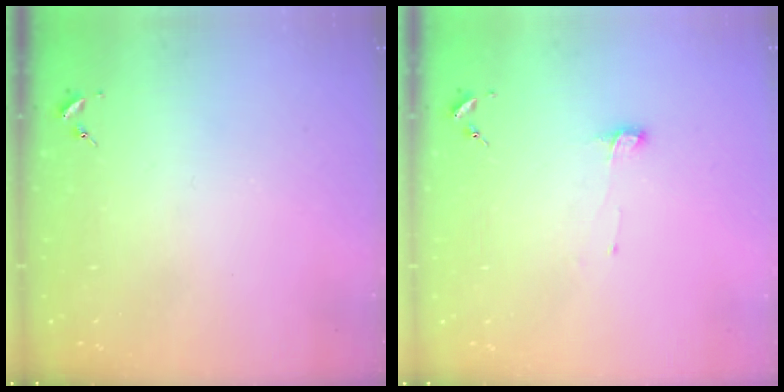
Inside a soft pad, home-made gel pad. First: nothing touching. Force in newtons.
{"total": 5.1, "press": 5.0, "slide": 0.6}